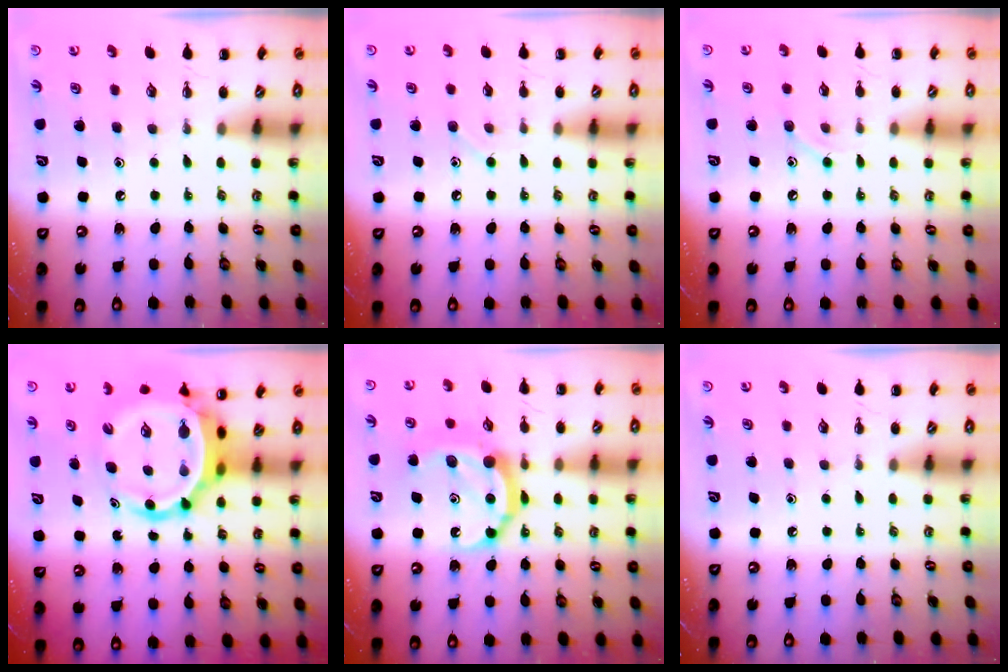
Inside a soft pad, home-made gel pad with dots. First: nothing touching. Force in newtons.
{"total": 5.9, "press": 5.5, "slide": 2.1}
{"total": 6.4, "press": 6.2, "slide": 1.6}
{"total": 8.2, "press": 7.8, "slide": 2.6}
{"total": 12.4, "press": 12.4, "slide": 0.8}
{"total": 0.0}